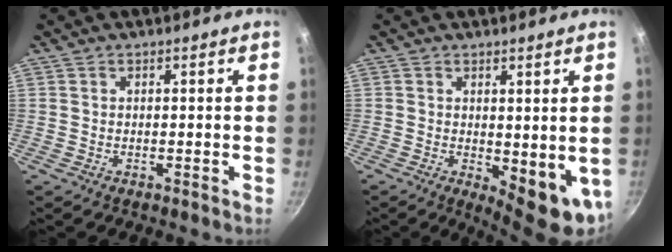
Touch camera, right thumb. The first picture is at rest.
{"total": 8.7, "force": [0.0, 3.8, 7.9], "torque": [-0.082, -0.013, 0.010]}